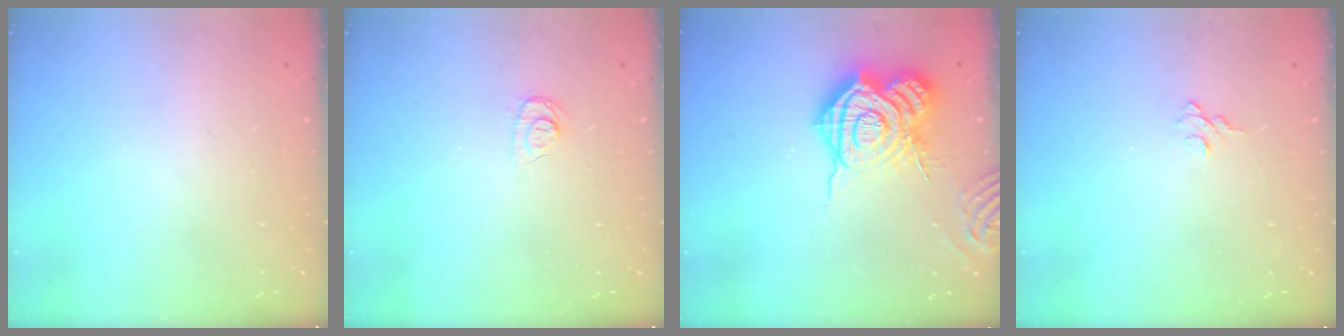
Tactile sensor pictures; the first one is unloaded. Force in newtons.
{"total": 6.6, "press": 6.6, "slide": 0.7}
{"total": 18.9, "press": 18.8, "slide": 1.3}
{"total": 3.9, "press": 3.9, "slide": 0.3}